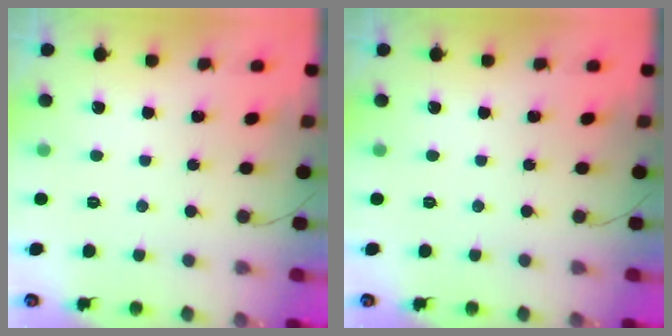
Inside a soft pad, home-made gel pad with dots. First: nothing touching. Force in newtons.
{"total": 0.0}